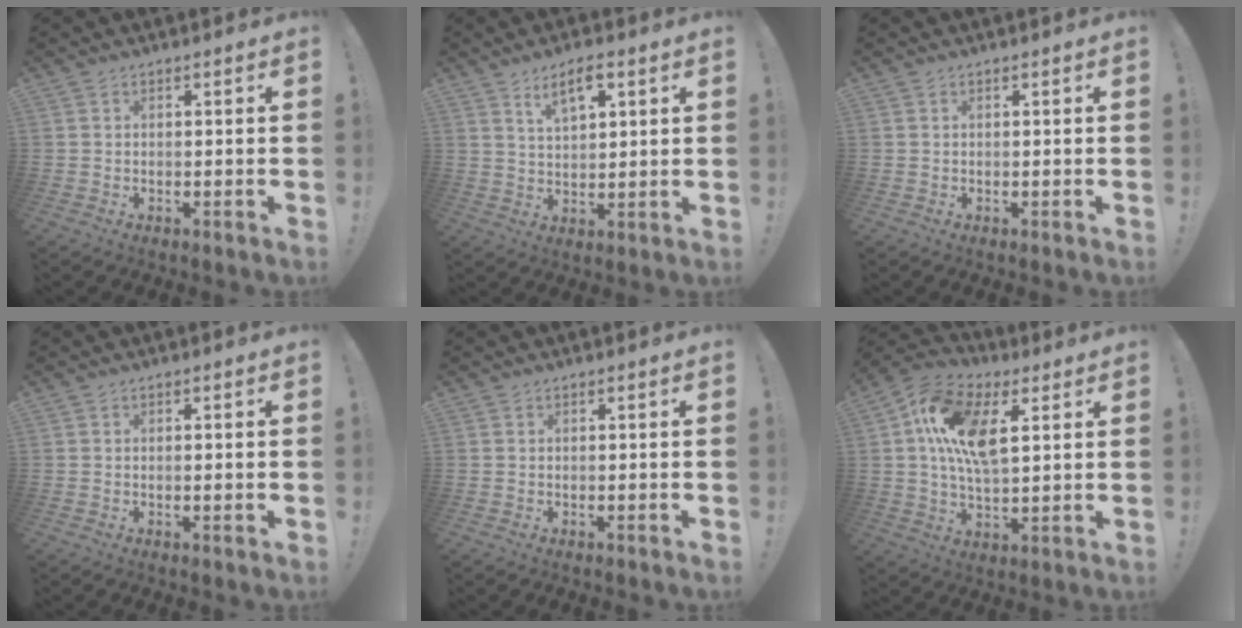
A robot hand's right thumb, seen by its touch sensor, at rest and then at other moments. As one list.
[{"total": 7.0, "force": [4.1, 2.8, 4.9], "torque": [-0.070, -0.017, 0.070]}, {"total": 0.0}, {"total": 1.1, "force": [0.0, -0.2, 1.1], "torque": [-0.012, -0.005, -0.002]}, {"total": 0.0}, {"total": 16.3, "force": [4.9, 8.5, 13.1], "torque": [-0.245, 0.005, 0.086]}]